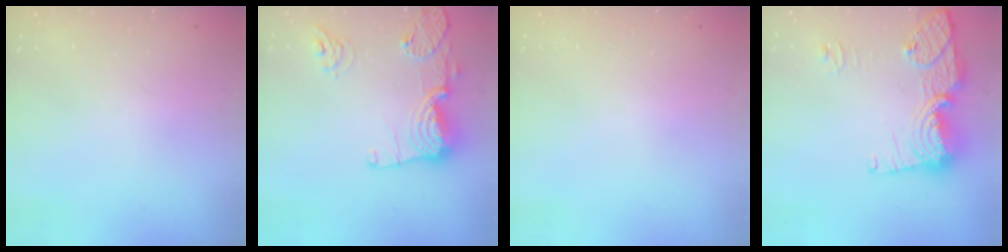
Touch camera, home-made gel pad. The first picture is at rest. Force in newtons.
{"total": 17.1, "press": 17.0, "slide": 1.7}
{"total": 0.0}
{"total": 15.6, "press": 15.6, "slide": 1.3}